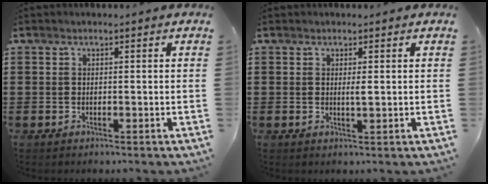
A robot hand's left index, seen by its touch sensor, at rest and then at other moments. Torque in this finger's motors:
{"motor_torque": [0.41, -0.10, 0.07, 0.03]}